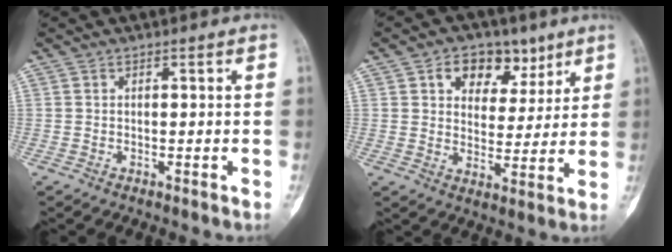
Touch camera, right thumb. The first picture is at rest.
{"total": 10.3, "force": [5.5, 7.1, 5.1], "torque": [-0.031, -0.019, 0.082]}